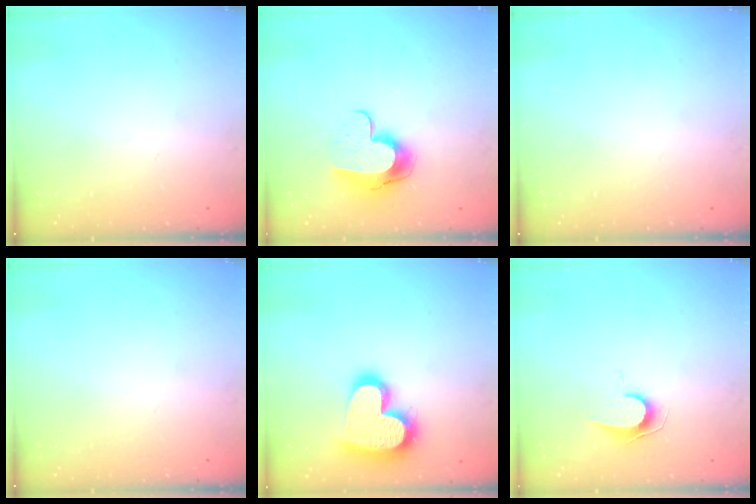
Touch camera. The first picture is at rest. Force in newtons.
{"total": 11.2, "press": 11.2, "slide": 1.1}
{"total": 0.0}
{"total": 0.0}
{"total": 20.6, "press": 20.5, "slide": 1.4}
{"total": 6.9, "press": 6.8, "slide": 0.7}